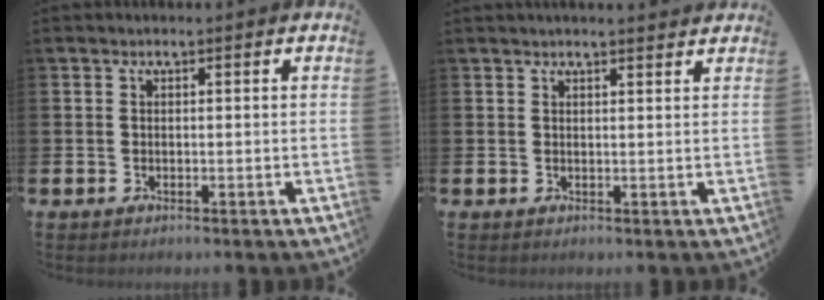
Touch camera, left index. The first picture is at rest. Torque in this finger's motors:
{"motor_torque": [-0.59, -1.39, -0.21, 0.21]}